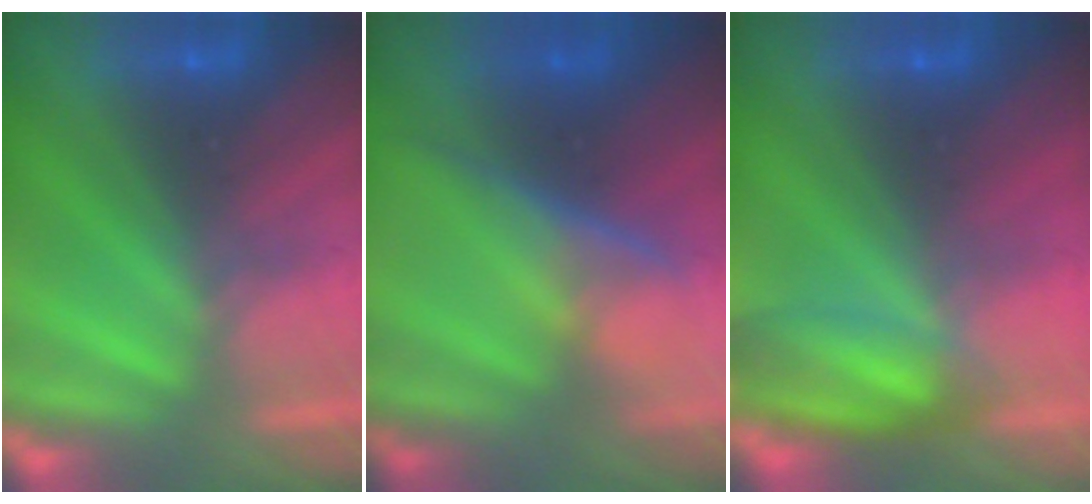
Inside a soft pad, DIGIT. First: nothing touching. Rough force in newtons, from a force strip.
{"total": 2.8}
{"total": 7.4}